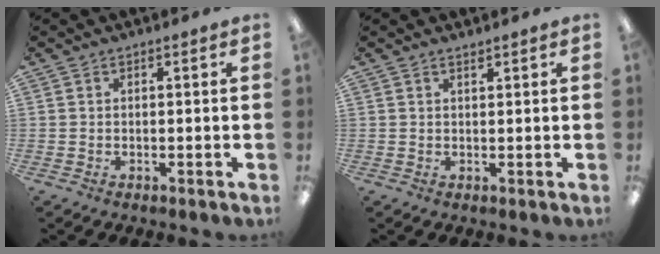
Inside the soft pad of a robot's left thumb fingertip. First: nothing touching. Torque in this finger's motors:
{"motor_torque": [-0.41, -0.31, 0.00, 0.02, 0.03]}